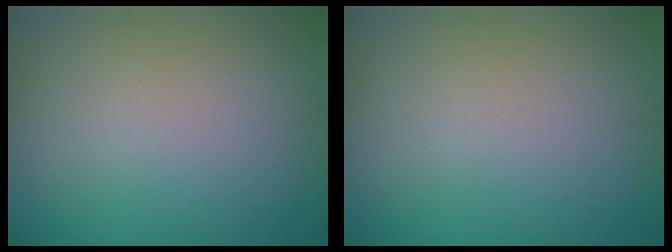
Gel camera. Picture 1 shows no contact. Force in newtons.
{"total": 0.0}